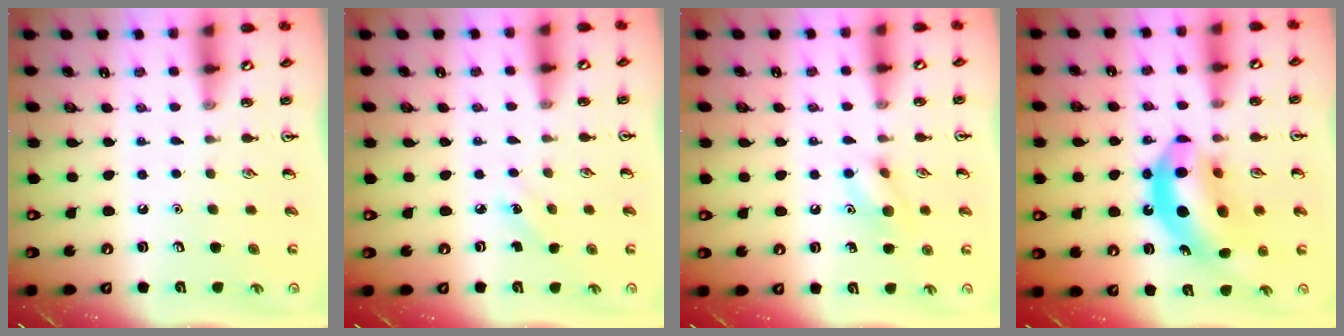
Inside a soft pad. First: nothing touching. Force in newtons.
{"total": 2.5, "press": 2.3, "slide": 0.9}
{"total": 8.2, "press": 8.1, "slide": 1.5}
{"total": 15.6, "press": 14.8, "slide": 4.7}